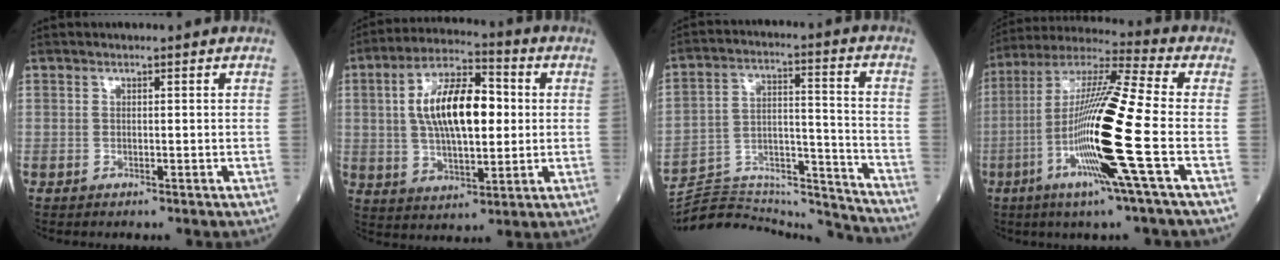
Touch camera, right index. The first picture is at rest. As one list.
[{"total": 14.1, "force": [1.8, 5.3, 12.9], "torque": [-0.242, 0.020, 0.034]}, {"total": 20.5, "force": [-20.3, 1.4, 3.0], "torque": [-0.062, 0.038, -0.300]}, {"total": 18.1, "force": [-4.8, -1.3, 17.4], "torque": [-0.350, -0.020, -0.104]}]